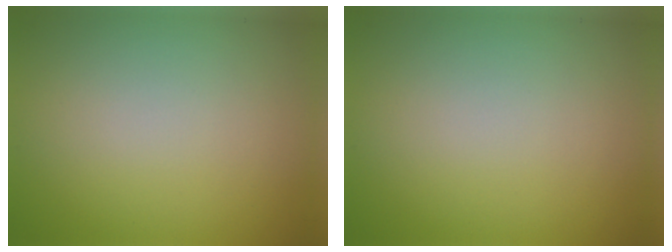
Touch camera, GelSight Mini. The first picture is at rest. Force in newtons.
{"total": 0.0}